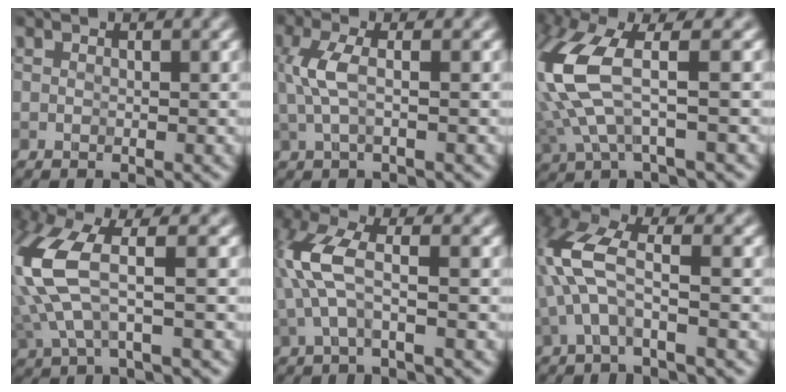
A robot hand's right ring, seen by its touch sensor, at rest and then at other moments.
{"total": 2.6, "force": [0.3, 0.7, 2.5], "torque": [-0.061, 0.010, 0.006]}
{"total": 8.5, "force": [0.8, 3.1, 7.9], "torque": [-0.206, 0.009, 0.016]}
{"total": 7.4, "force": [0.5, 2.6, 6.9], "torque": [-0.186, 0.012, 0.007]}
{"total": 4.7, "force": [-0.1, 1.6, 4.4], "torque": [-0.118, 0.020, -0.007]}
{"total": 5.5, "force": [-1.1, 1.9, 5.0], "torque": [-0.130, 0.025, -0.028]}